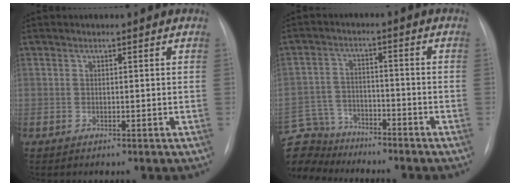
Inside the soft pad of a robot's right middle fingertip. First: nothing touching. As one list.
[{"total": 12.4, "force": [-11.3, 4.8, 1.4], "torque": [-0.060, 0.019, -0.201]}]